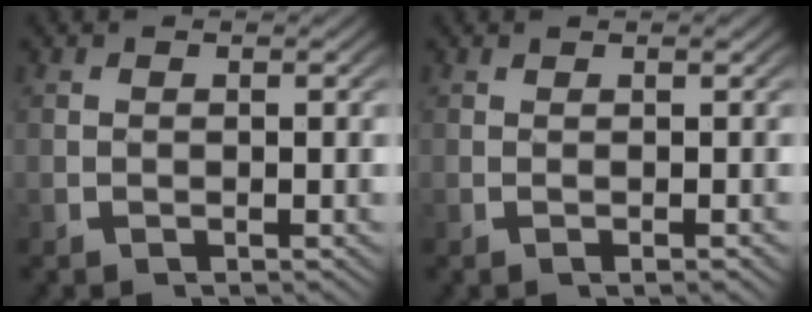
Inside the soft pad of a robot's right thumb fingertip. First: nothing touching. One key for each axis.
{"total": 1.0, "fx": -0.1, "fy": 0.2, "fz": 1.0, "tx": -0.016, "ty": 0.005, "tz": -0.005}